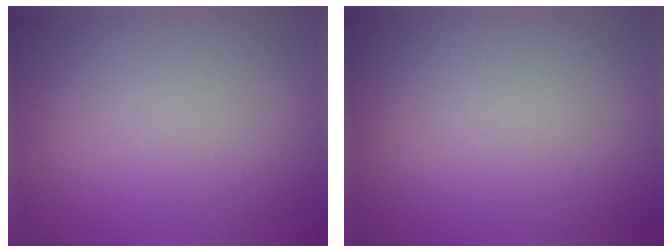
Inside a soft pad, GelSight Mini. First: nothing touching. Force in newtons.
{"total": 0.0}